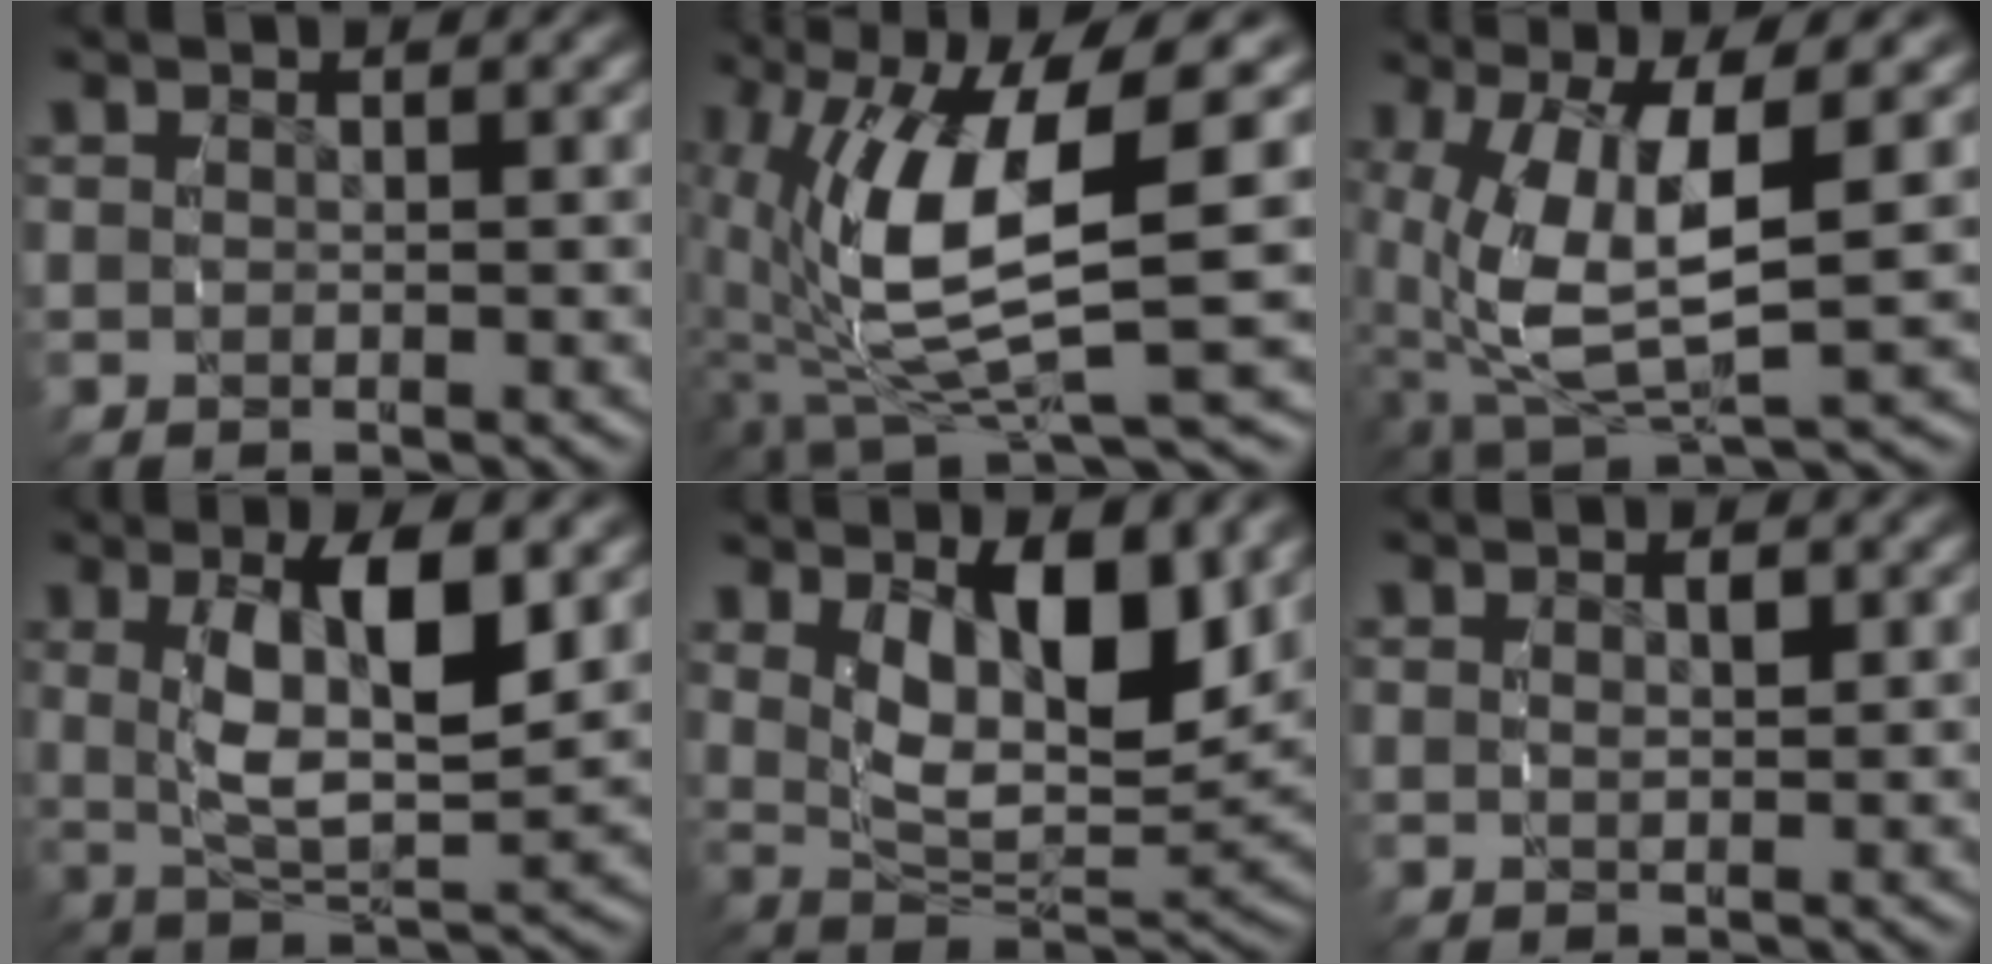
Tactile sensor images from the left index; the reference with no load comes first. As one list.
[{"total": 11.0, "force": [-0.8, 5.0, 9.8], "torque": [-0.191, -0.027, 0.001]}, {"total": 9.9, "force": [-1.2, 5.9, 7.8], "torque": [-0.176, -0.034, -0.005]}, {"total": 7.4, "force": [0.6, 3.5, 6.5], "torque": [-0.131, -0.013, 0.016]}, {"total": 9.6, "force": [2.1, 5.5, 7.6], "torque": [-0.138, -0.009, 0.030]}, {"total": 0.7, "force": [0.2, 0.2, 0.7], "torque": [-0.011, -0.004, 0.004]}]